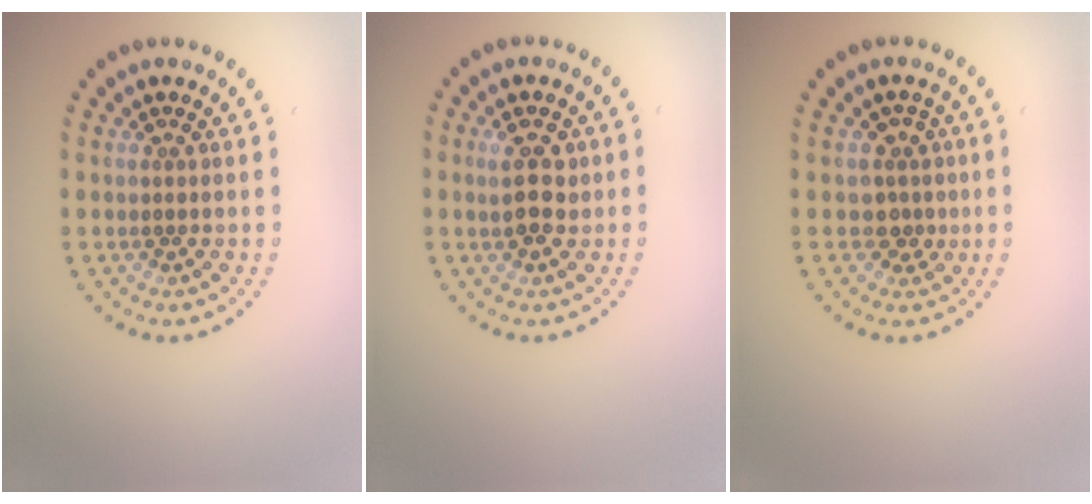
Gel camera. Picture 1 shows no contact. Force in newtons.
{"total": 2.9, "press": 2.9, "slide": 0.4}
{"total": 2.1, "press": 1.6, "slide": 1.2}